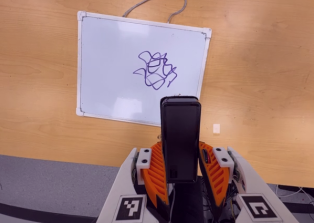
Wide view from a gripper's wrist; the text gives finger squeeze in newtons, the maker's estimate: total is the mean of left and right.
{"total": 4.8, "left": 3.5, "right": 6.2}